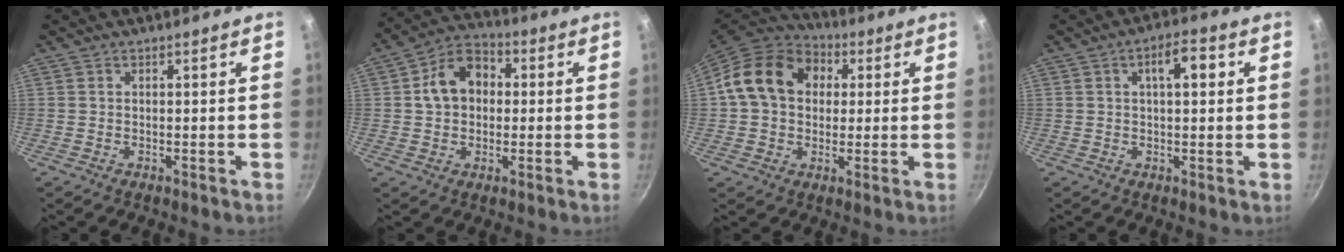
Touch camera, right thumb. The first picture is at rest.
{"total": 10.3, "force": [1.0, 8.0, 6.4], "torque": [-0.074, 0.026, 0.000]}
{"total": 16.0, "force": [3.3, 12.6, 9.3], "torque": [-0.139, 0.026, 0.041]}
{"total": 6.1, "force": [1.5, 2.6, 5.3], "torque": [-0.062, 0.012, 0.017]}